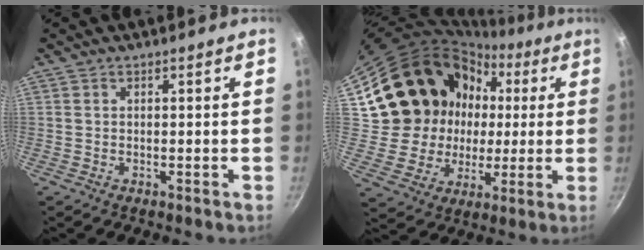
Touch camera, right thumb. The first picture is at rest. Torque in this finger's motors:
{"motor_torque": [0.51, 4.51, 1.06, -0.61, 0.43]}